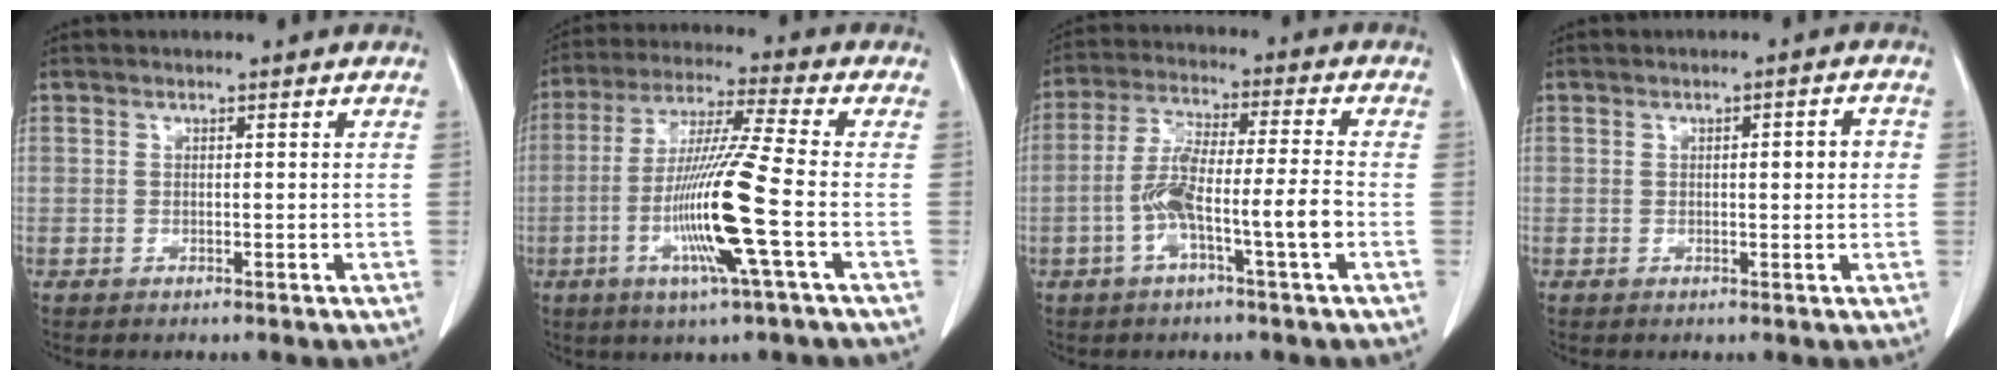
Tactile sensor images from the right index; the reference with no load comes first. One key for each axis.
{"total": 13.7, "fx": -3.6, "fy": -1.3, "fz": 13.2, "tx": -0.263, "ty": -0.013, "tz": -0.073}
{"total": 9.5, "fx": -3.0, "fy": 0.3, "fz": 9.0, "tx": -0.177, "ty": 0.016, "tz": -0.056}
{"total": 3.0, "fx": 0.3, "fy": 0.7, "fz": 2.9, "tx": -0.041, "ty": 0.006, "tz": 0.003}